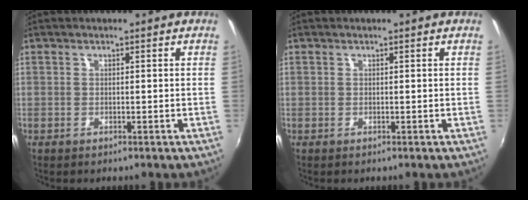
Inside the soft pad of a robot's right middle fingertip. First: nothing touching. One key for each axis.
{"total": 0.0}